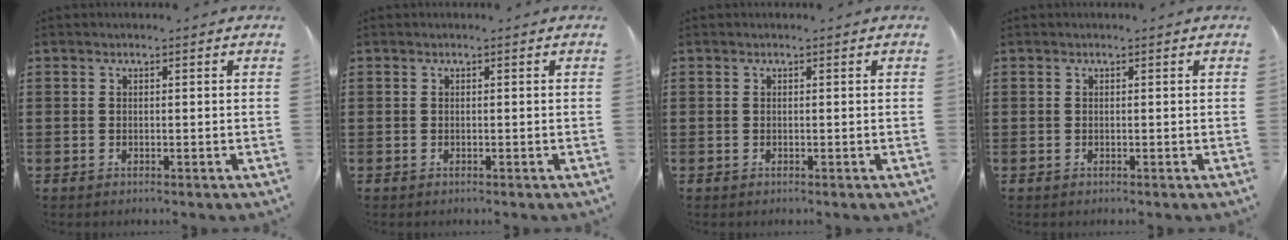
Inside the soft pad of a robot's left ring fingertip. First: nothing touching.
{"total": 0.0}
{"total": 0.0}
{"total": 0.0}